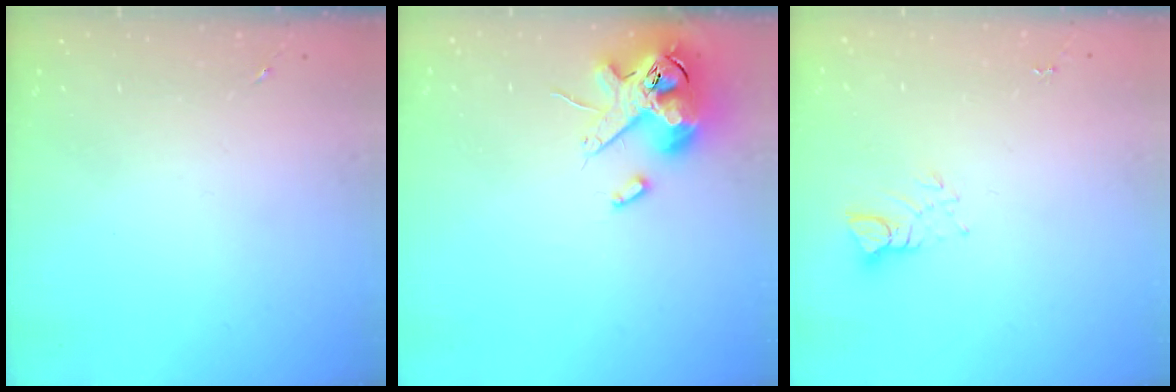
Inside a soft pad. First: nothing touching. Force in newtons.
{"total": 14.5, "press": 14.3, "slide": 2.4}
{"total": 3.5, "press": 3.5, "slide": 0.3}